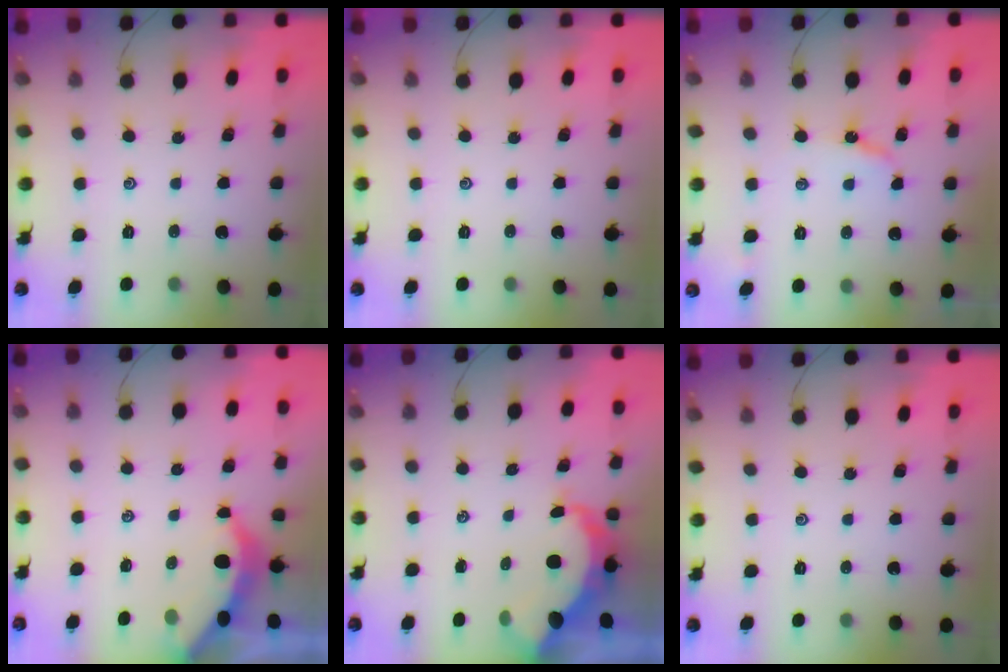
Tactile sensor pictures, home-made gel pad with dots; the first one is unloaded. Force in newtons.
{"total": 0.0}
{"total": 4.5, "press": 4.5, "slide": 0.2}
{"total": 3.8, "press": 3.8, "slide": 0.4}
{"total": 7.9, "press": 7.8, "slide": 1.0}
{"total": 0.0}